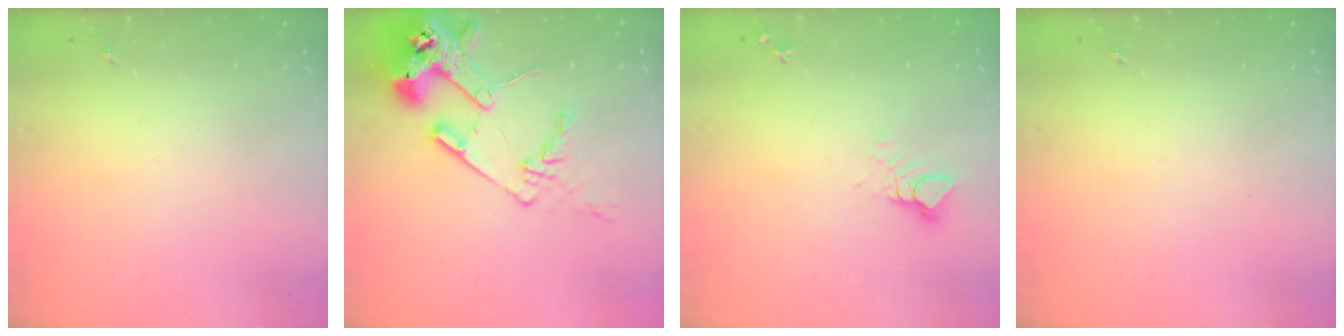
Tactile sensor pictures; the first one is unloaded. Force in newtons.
{"total": 16.9, "press": 16.8, "slide": 1.8}
{"total": 4.0, "press": 3.9, "slide": 0.4}
{"total": 0.0}